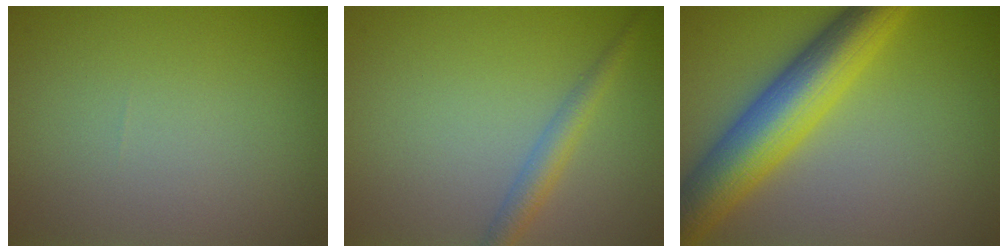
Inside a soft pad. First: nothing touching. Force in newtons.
{"total": 2.2, "press": 2.2, "slide": 0.1}
{"total": 8.7, "press": 8.7, "slide": 0.1}